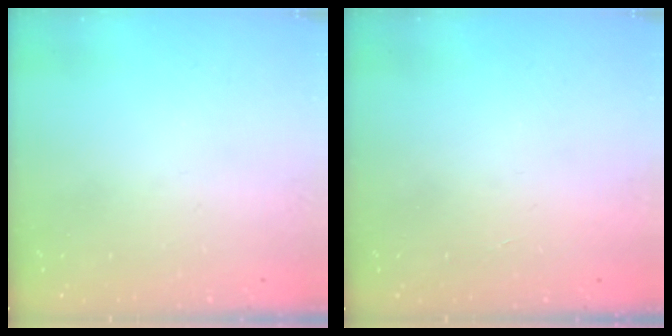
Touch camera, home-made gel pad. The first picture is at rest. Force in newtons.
{"total": 1.6, "press": 1.5, "slide": 0.1}